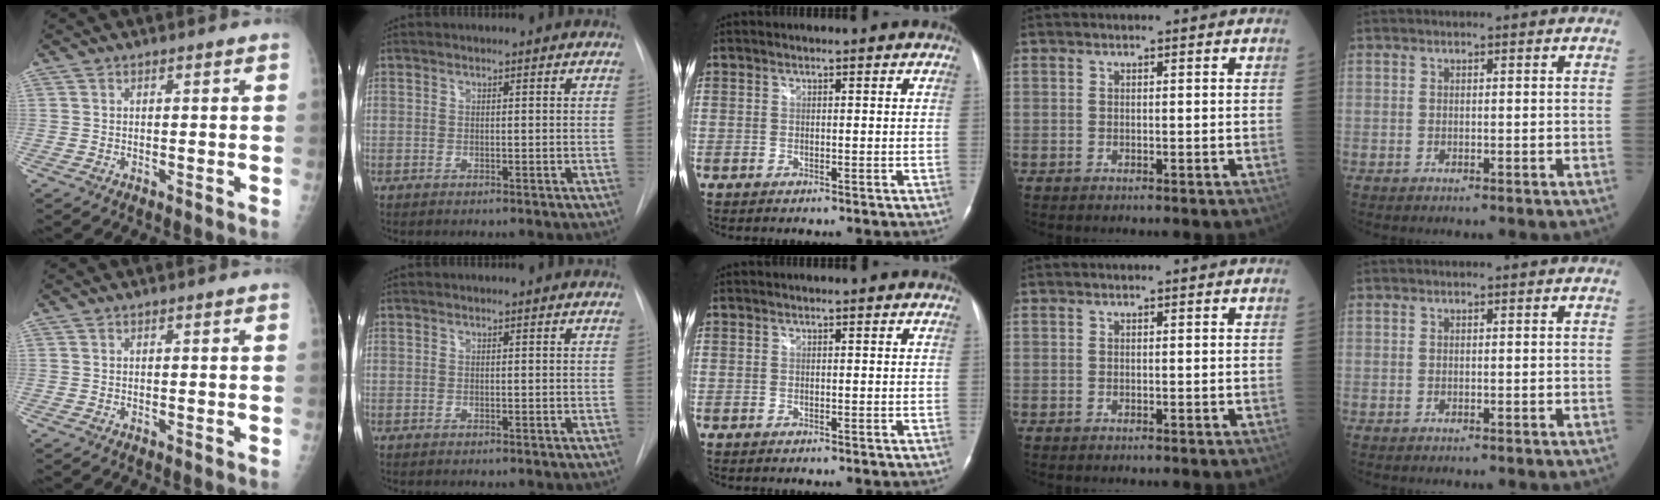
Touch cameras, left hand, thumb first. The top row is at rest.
{}